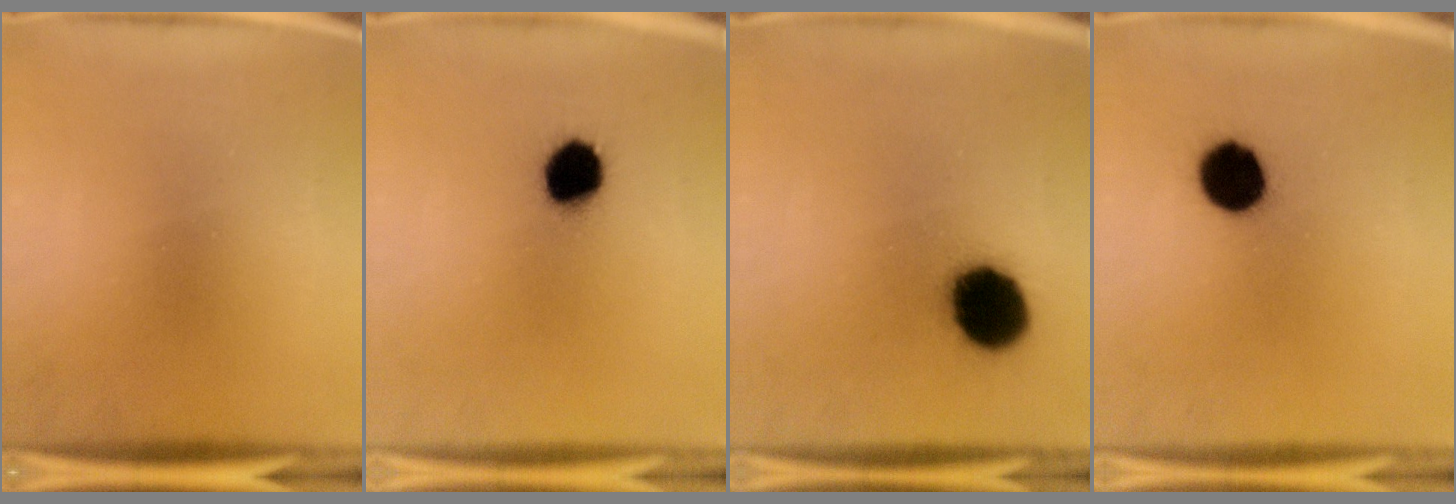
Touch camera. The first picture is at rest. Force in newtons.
{"total": 9.3}
{"total": 13.9}
{"total": 10.8}